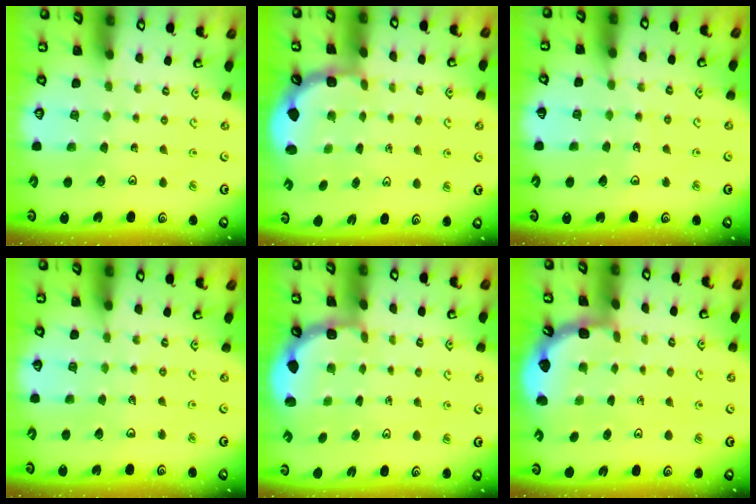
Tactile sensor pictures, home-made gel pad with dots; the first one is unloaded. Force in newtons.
{"total": 2.7, "press": 2.0, "slide": 1.8}
{"total": 3.8, "press": 3.7, "slide": 0.4}
{"total": 4.6, "press": 4.3, "slide": 1.4}
{"total": 2.5, "press": 1.9, "slide": 1.6}
{"total": 1.9, "press": 1.9, "slide": 0.2}